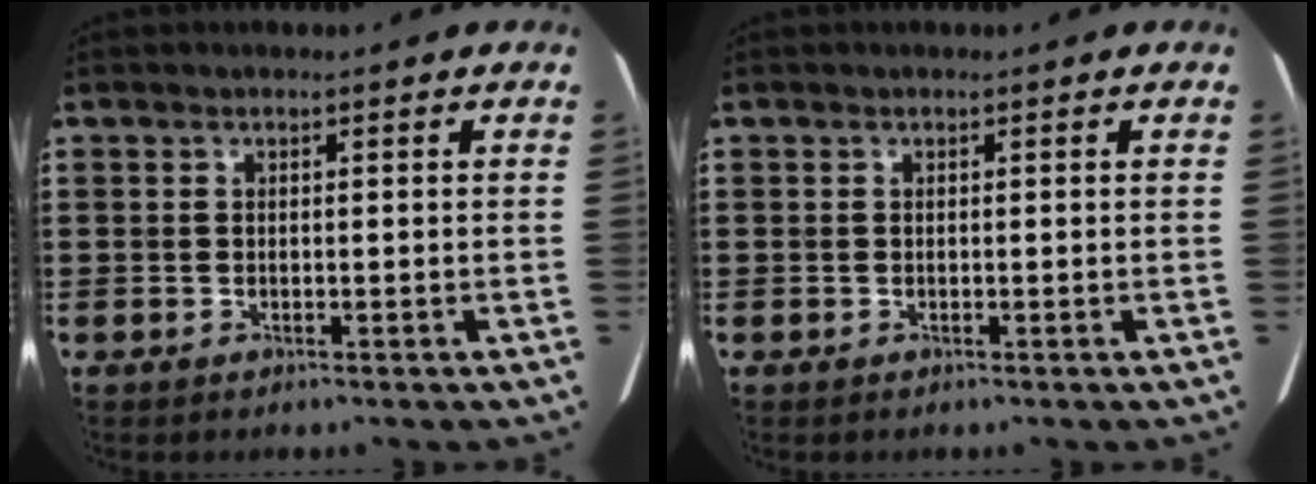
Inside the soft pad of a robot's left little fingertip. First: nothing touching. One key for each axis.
{"total": 0.0}